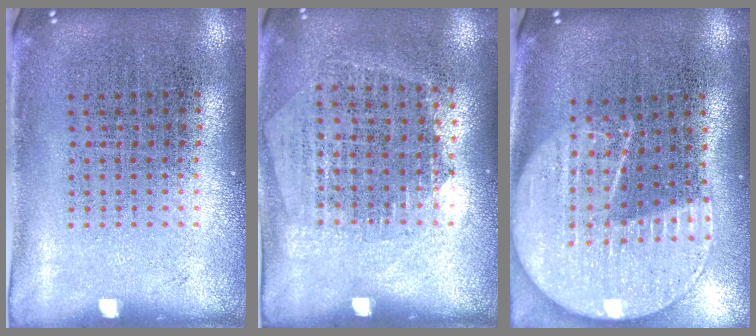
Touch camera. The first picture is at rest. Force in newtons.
{"total": 1.3, "press": 1.1, "slide": 0.6}
{"total": 2.3, "press": 2.0, "slide": 1.1}